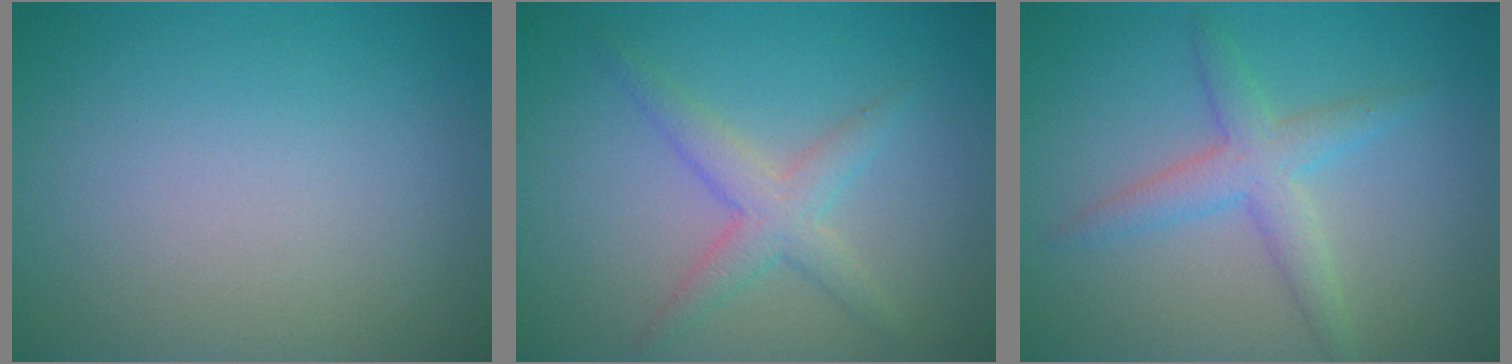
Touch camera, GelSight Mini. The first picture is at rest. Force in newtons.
{"total": 2.9, "press": 2.9, "slide": 0.1}
{"total": 3.2, "press": 3.2, "slide": 0.0}